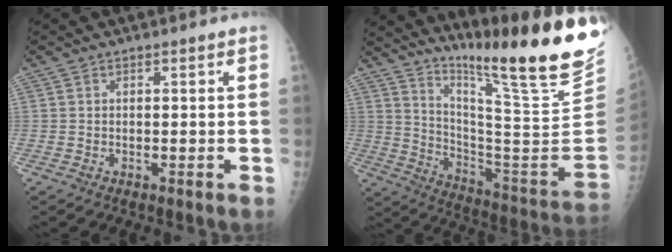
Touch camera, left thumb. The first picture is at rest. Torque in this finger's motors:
{"motor_torque": [1.83, -1.47, 1.38, -1.39, 0.07]}